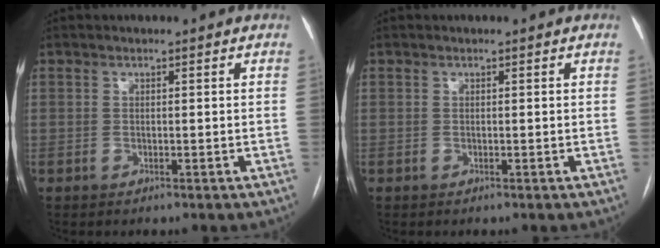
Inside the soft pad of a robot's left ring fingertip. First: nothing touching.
{"total": 0.0}